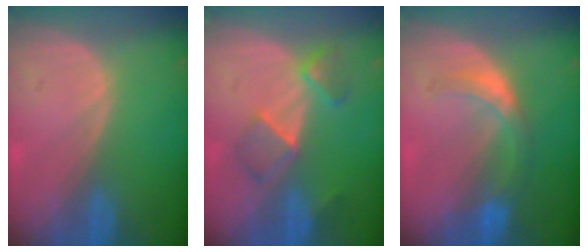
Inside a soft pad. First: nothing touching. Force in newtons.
{"total": 5.4, "press": 5.1, "slide": 2.0}
{"total": 5.8, "press": 5.1, "slide": 2.7}